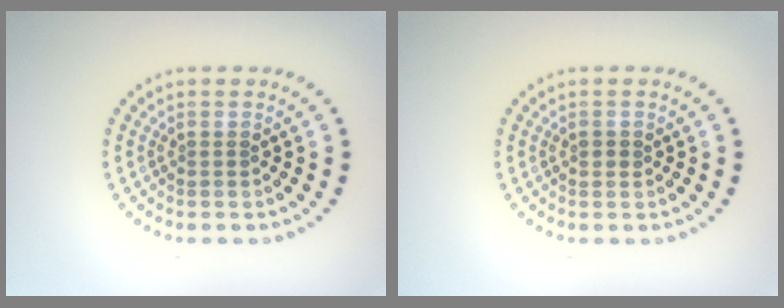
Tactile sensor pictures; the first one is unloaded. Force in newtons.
{"total": 0.7, "press": 0.7, "slide": 0.0}